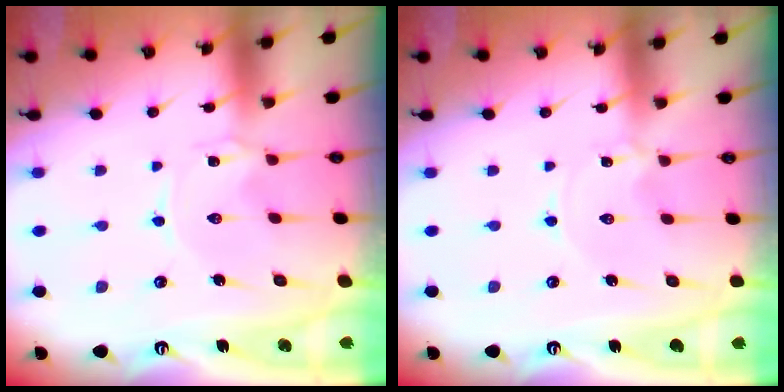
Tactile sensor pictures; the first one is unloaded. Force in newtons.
{"total": 0.0}